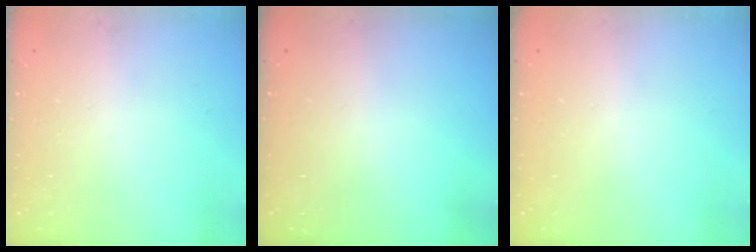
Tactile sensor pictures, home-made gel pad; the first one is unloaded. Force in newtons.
{"total": 0.0}
{"total": 0.0}